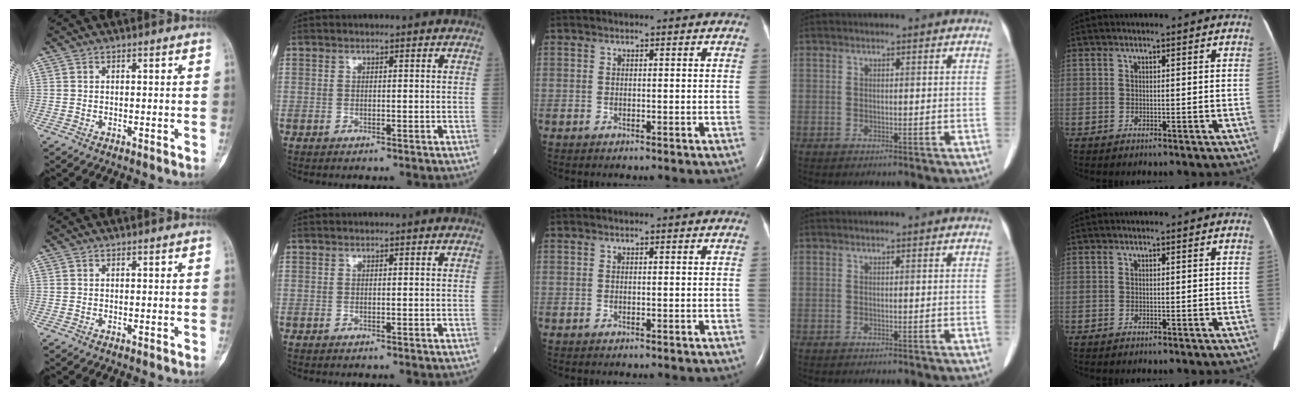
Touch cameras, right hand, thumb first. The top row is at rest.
{}